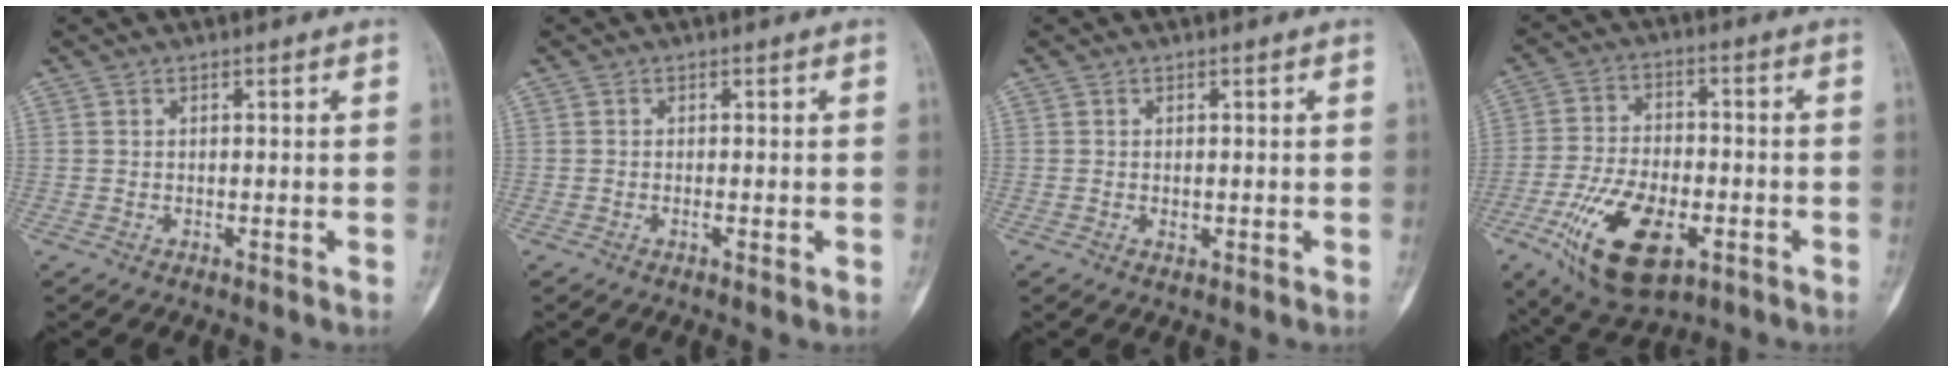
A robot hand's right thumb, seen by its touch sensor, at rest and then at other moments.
{"total": 1.1, "force": [-0.2, 0.3, 1.1], "torque": [-0.015, 0.000, -0.004]}
{"total": 0.7, "force": [-0.1, 0.6, 0.4], "torque": [-0.006, -0.001, -0.001]}
{"total": 16.4, "force": [-6.6, 8.4, 12.4], "torque": [-0.219, 0.012, -0.109]}